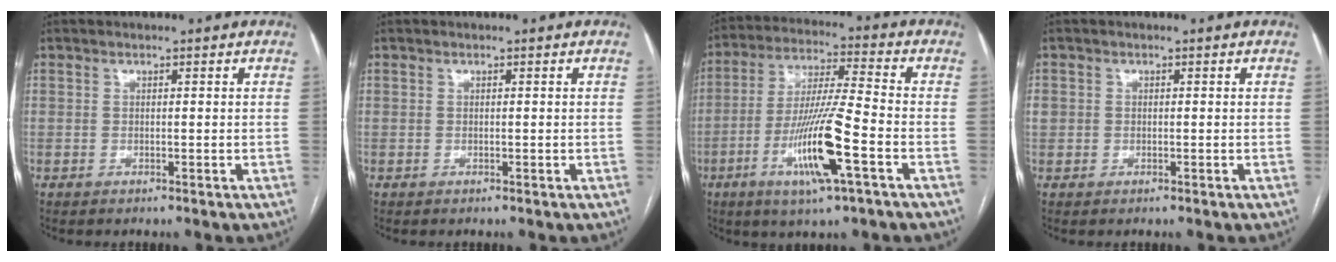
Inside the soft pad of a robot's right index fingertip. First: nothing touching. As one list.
[{"total": 0.0}, {"total": 13.7, "force": [-5.0, 0.4, 12.8], "torque": [-0.250, -0.013, -0.094]}, {"total": 1.9, "force": [0.2, 1.7, 0.7], "torque": [-0.019, 0.014, 0.008]}]